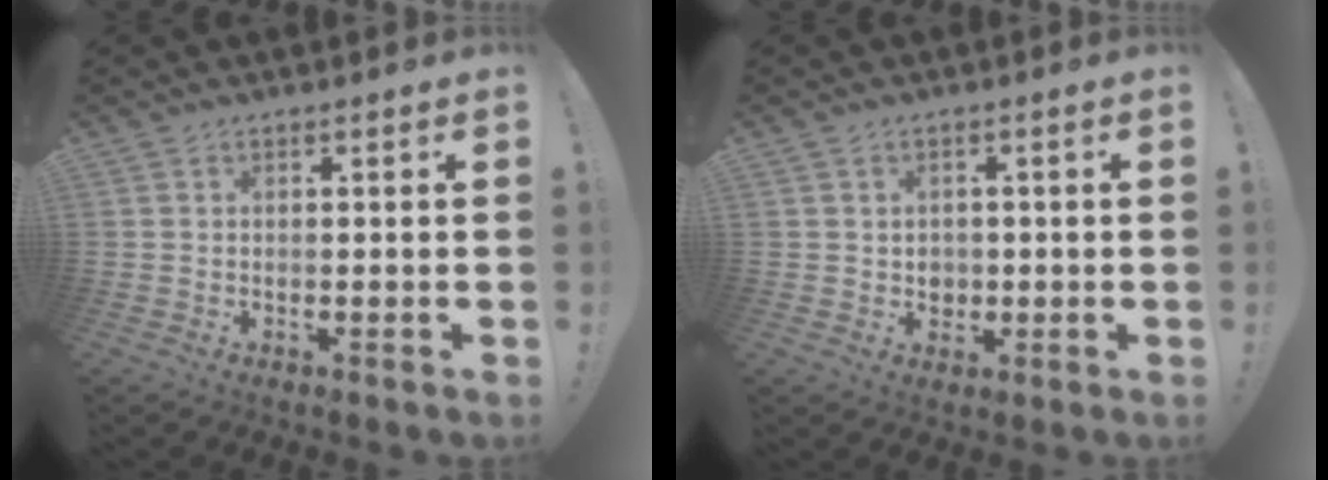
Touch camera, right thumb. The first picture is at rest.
{"total": 3.5, "force": [0.6, 3.4, 0.7], "torque": [0.000, -0.008, 0.008]}